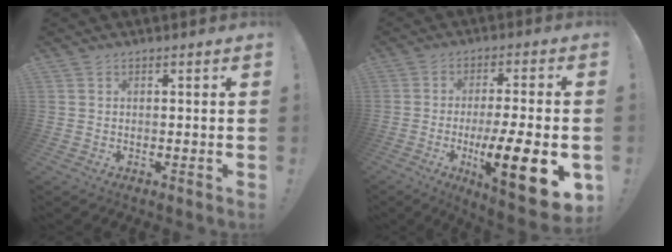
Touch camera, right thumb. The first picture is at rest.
{"total": 17.6, "force": [-5.1, 3.3, 16.5], "torque": [-0.254, 0.006, -0.074]}